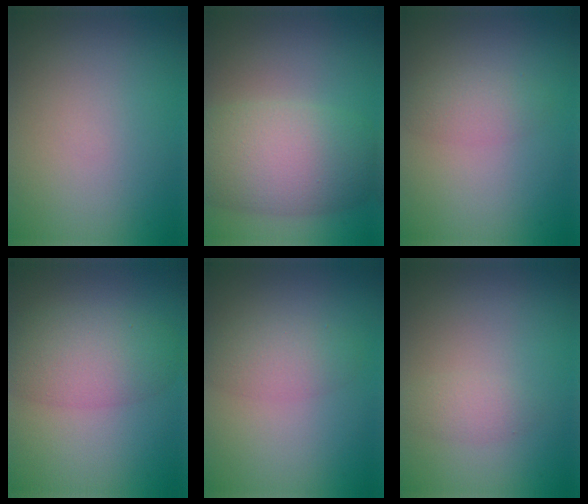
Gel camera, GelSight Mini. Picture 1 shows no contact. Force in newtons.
{"total": 8.3, "press": 8.3, "slide": 0.2}
{"total": 1.9, "press": 1.9, "slide": 0.1}
{"total": 5.2, "press": 5.2, "slide": 0.2}
{"total": 2.7, "press": 2.7, "slide": 0.1}
{"total": 1.3, "press": 1.3, "slide": 0.1}